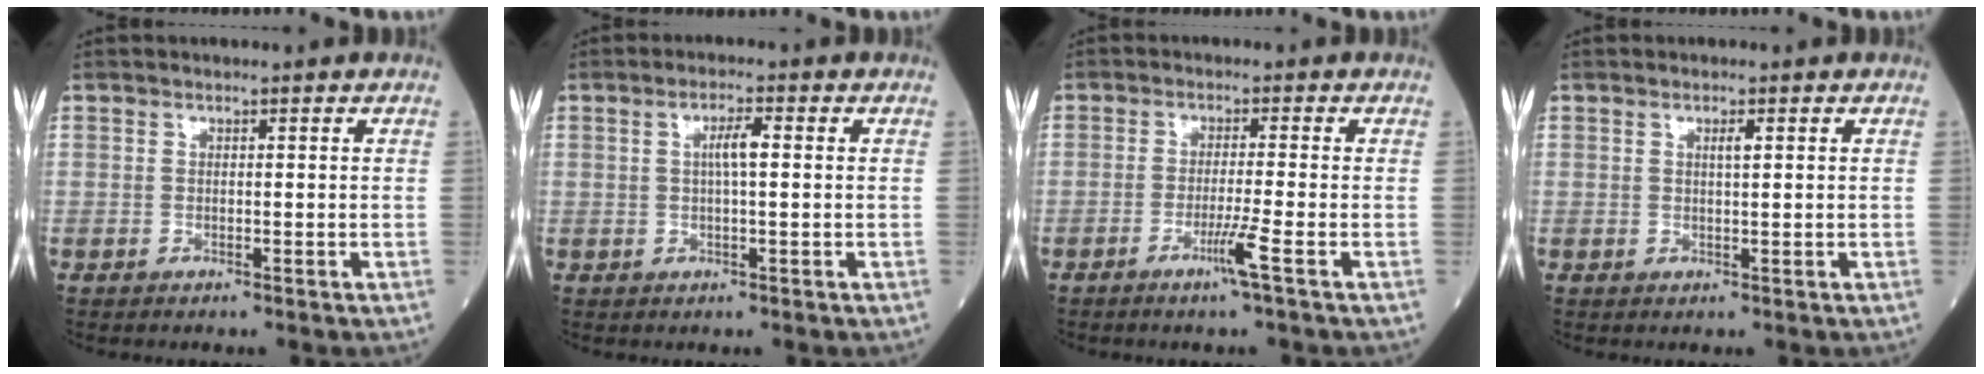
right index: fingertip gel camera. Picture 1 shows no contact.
{"total": 3.0, "force": [0.4, 0.3, 3.0], "torque": [-0.056, 0.005, 0.008]}
{"total": 3.7, "force": [-1.9, -1.0, 3.0], "torque": [-0.061, -0.009, -0.040]}
{"total": 1.2, "force": [0.5, 0.1, 1.1], "torque": [-0.022, 0.000, 0.007]}